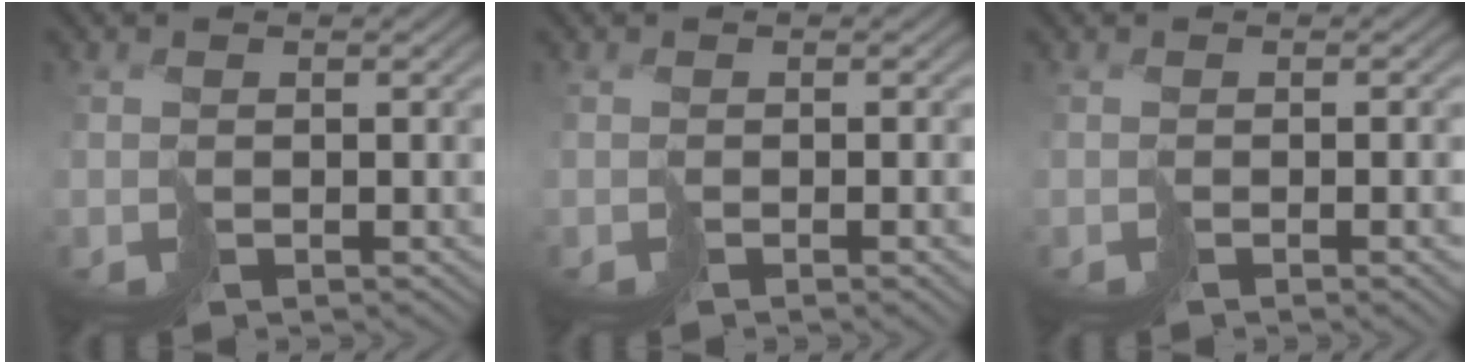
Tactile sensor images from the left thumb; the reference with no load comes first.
{"total": 2.9, "force": [-0.7, 0.5, 2.8], "torque": [-0.041, -0.002, -0.014]}
{"total": 3.7, "force": [-0.9, 0.8, 3.5], "torque": [-0.051, -0.004, -0.014]}